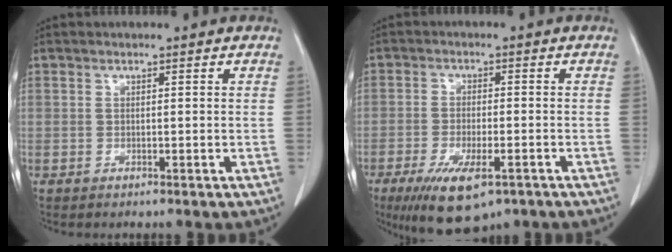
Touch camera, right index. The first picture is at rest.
{"total": 9.8, "force": [-5.7, 3.2, 7.3], "torque": [-0.128, -0.019, -0.088]}